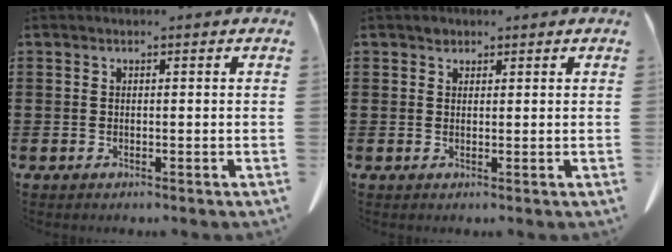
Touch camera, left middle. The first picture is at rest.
{"total": 1.2, "force": [0.9, 0.8, 0.2], "torque": [-0.007, 0.002, 0.017]}